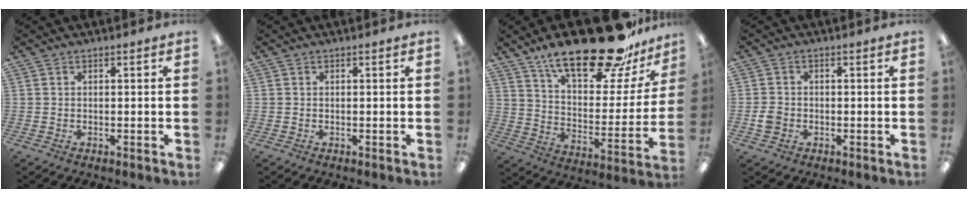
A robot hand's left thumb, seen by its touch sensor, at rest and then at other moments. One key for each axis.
{"total": 0.0}
{"total": 26.0, "fx": 19.3, "fy": 8.9, "fz": 14.9, "tx": -0.222, "ty": -0.127, "tz": 0.322}
{"total": 2.7, "fx": -0.7, "fy": 2.3, "fz": 1.3, "tx": -0.021, "ty": 0.005, "tz": -0.014}